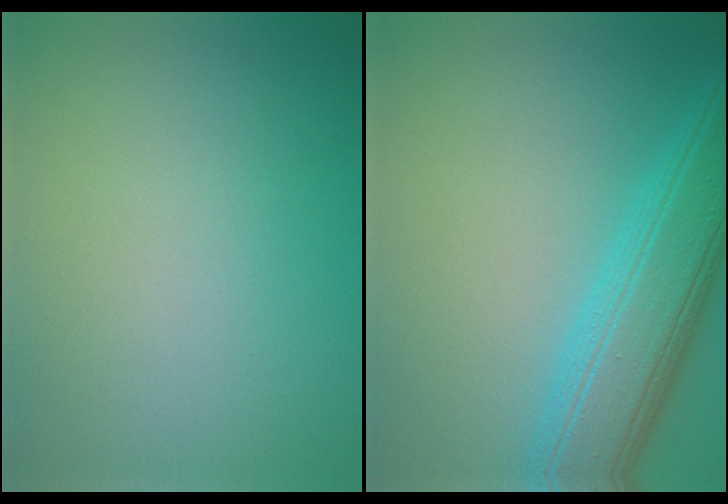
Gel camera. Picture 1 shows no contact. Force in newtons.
{"total": 7.9, "press": 7.9, "slide": 0.3}